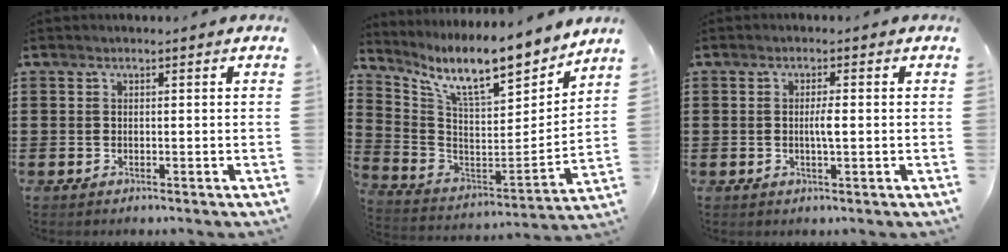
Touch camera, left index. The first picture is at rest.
{"total": 10.9, "force": [8.9, 1.5, 6.1], "torque": [-0.138, -0.068, 0.146]}
{"total": 2.2, "force": [-0.2, 0.3, 2.2], "torque": [-0.043, -0.002, -0.004]}